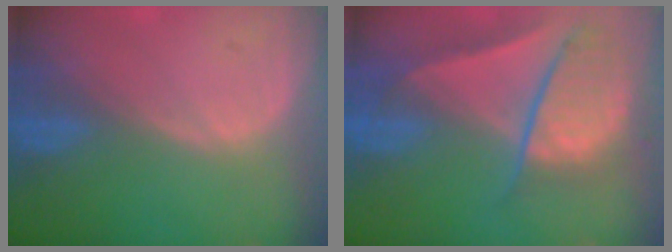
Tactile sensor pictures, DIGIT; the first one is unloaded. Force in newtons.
{"total": 9.4, "press": 8.1, "slide": 4.8}